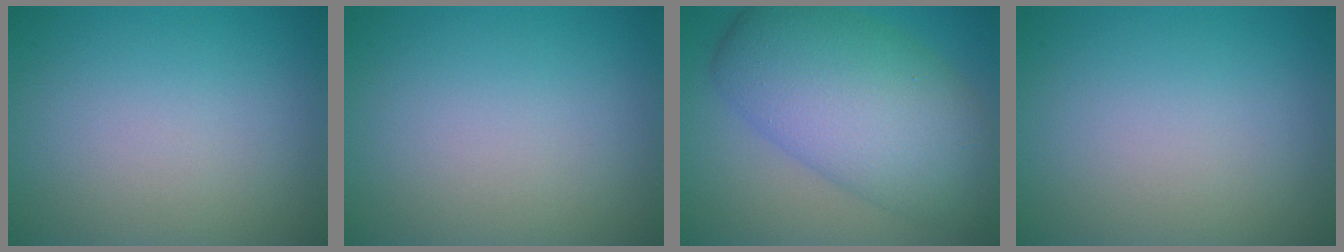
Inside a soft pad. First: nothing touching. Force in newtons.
{"total": 0.0}
{"total": 10.6, "press": 10.6, "slide": 0.2}
{"total": 0.0}